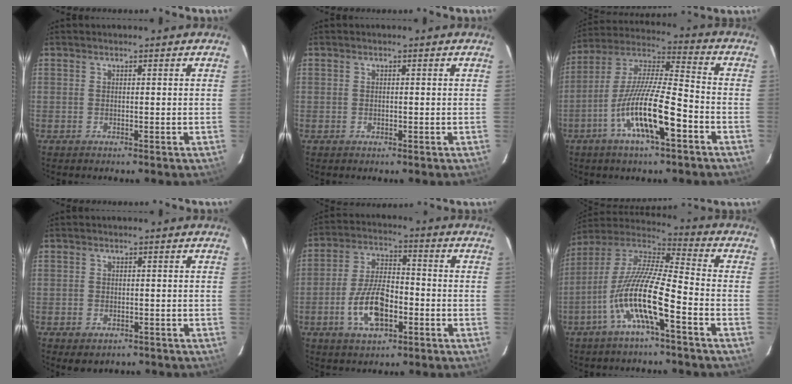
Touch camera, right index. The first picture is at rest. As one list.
[{"total": 0.6, "force": [-0.1, 0.6, 0.1], "torque": [-0.001, 0.000, 0.000]}, {"total": 15.5, "force": [-6.7, 2.9, 13.6], "torque": [-0.265, -0.011, -0.129]}, {"total": 3.5, "force": [-2.1, 2.4, 1.6], "torque": [-0.034, -0.009, -0.024]}, {"total": 11.4, "force": [-4.3, 5.3, 9.1], "torque": [-0.186, 0.005, -0.072]}, {"total": 14.8, "force": [-6.5, 2.1, 13.1], "torque": [-0.248, -0.009, -0.129]}]